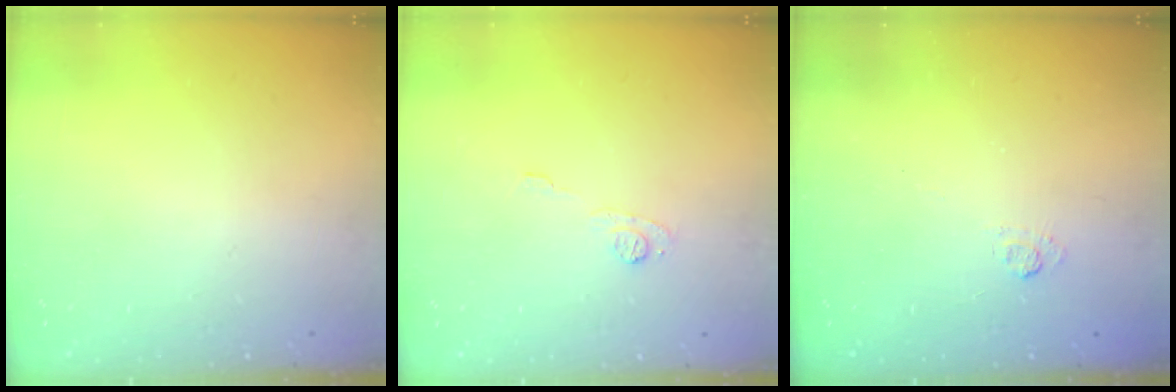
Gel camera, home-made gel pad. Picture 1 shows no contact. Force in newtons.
{"total": 5.7, "press": 5.7, "slide": 0.6}
{"total": 1.7, "press": 1.1, "slide": 1.3}